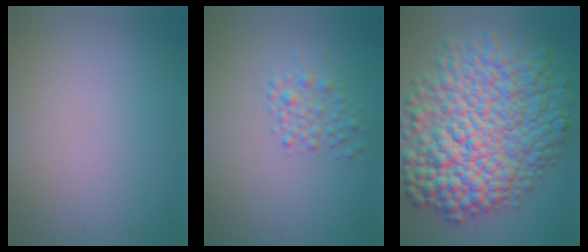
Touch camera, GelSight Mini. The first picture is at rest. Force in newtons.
{"total": 1.8, "press": 1.8, "slide": 0.1}
{"total": 13.5, "press": 13.5, "slide": 0.1}